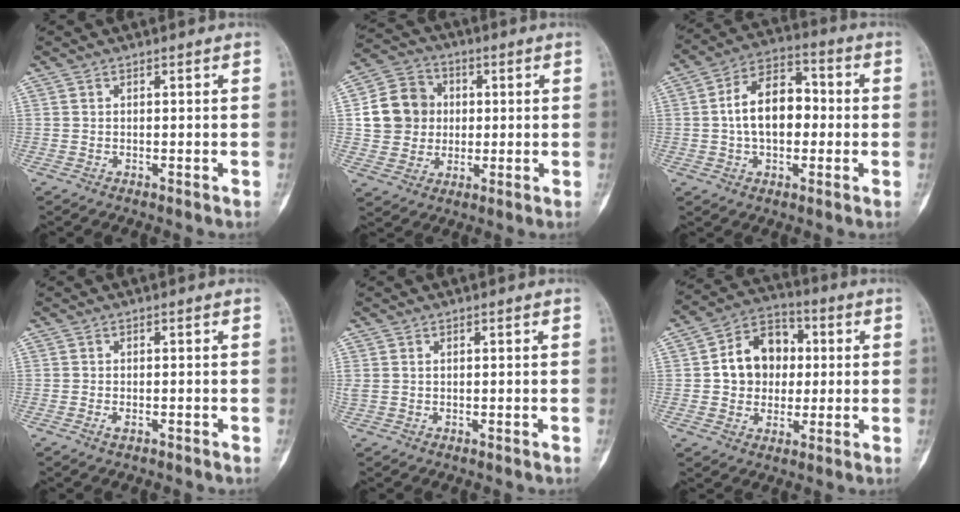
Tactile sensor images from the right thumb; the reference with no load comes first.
{"total": 11.7, "force": [1.1, 10.7, 4.8], "torque": [-0.061, 0.013, 0.018]}
{"total": 12.6, "force": [0.0, 8.1, 9.7], "torque": [-0.146, 0.032, -0.007]}
{"total": 1.2, "force": [-0.6, 0.5, 0.9], "torque": [-0.021, 0.001, -0.011]}
{"total": 1.4, "force": [0.4, 1.0, 0.9], "torque": [-0.036, 0.011, 0.015]}
{"total": 12.5, "force": [1.1, 10.1, 7.2], "torque": [-0.073, 0.020, 0.013]}